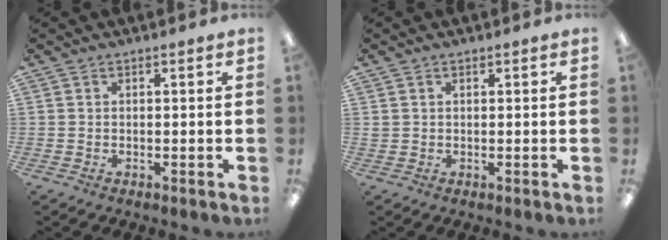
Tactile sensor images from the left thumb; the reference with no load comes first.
{"total": 0.9, "force": [0.4, 0.8, 0.2], "torque": [-0.005, 0.003, 0.008]}